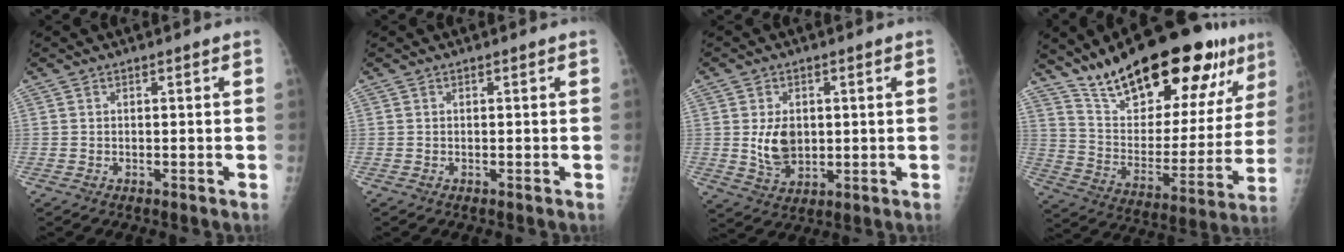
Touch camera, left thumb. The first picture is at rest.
{"total": 0.0}
{"total": 7.3, "force": [0.6, 5.2, 5.0], "torque": [-0.069, -0.012, 0.022]}
{"total": 29.2, "force": [19.5, 10.6, 19.0], "torque": [-0.257, -0.069, 0.312]}